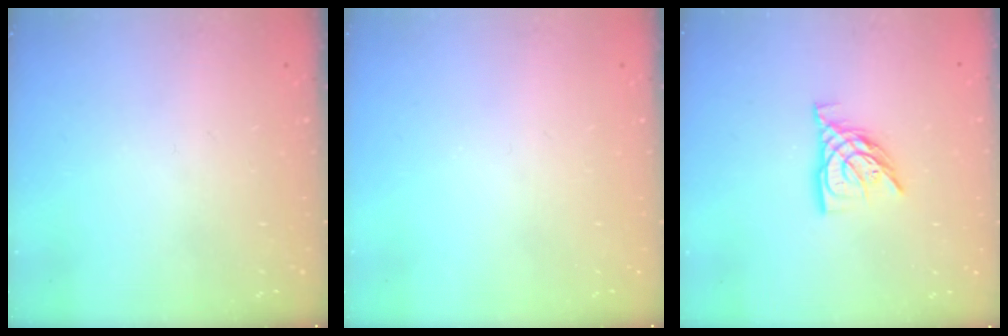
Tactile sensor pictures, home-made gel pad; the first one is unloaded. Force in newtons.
{"total": 0.0}
{"total": 9.2, "press": 9.1, "slide": 0.9}